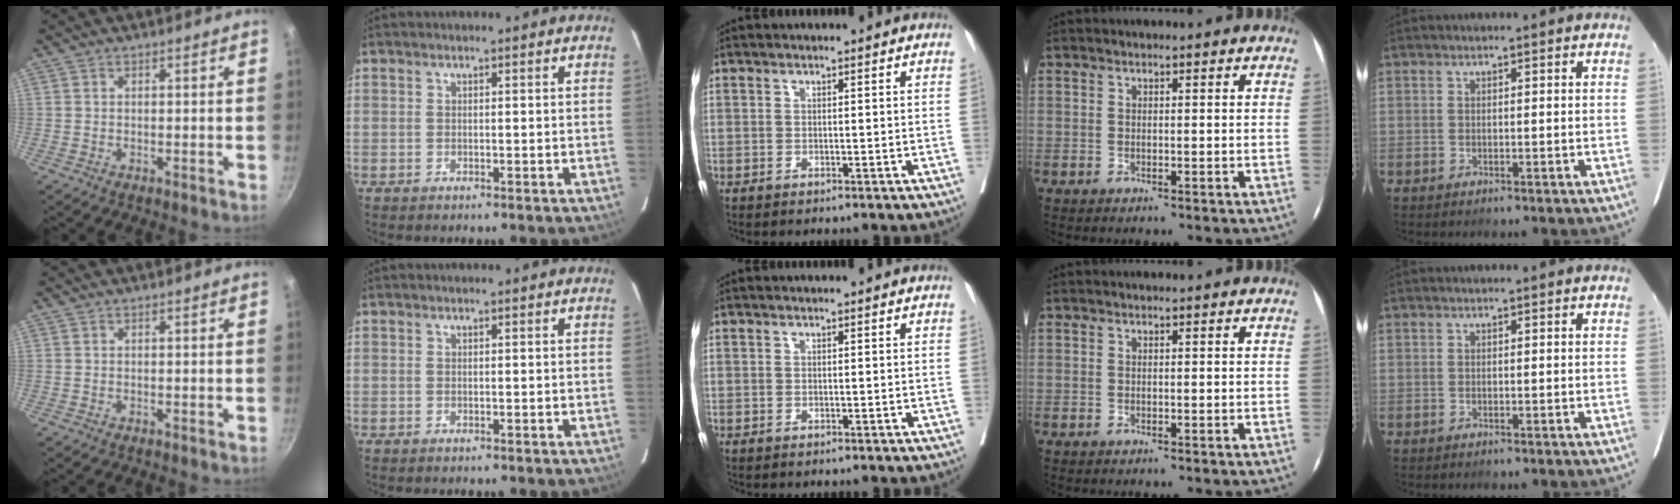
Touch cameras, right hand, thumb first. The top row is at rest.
{}